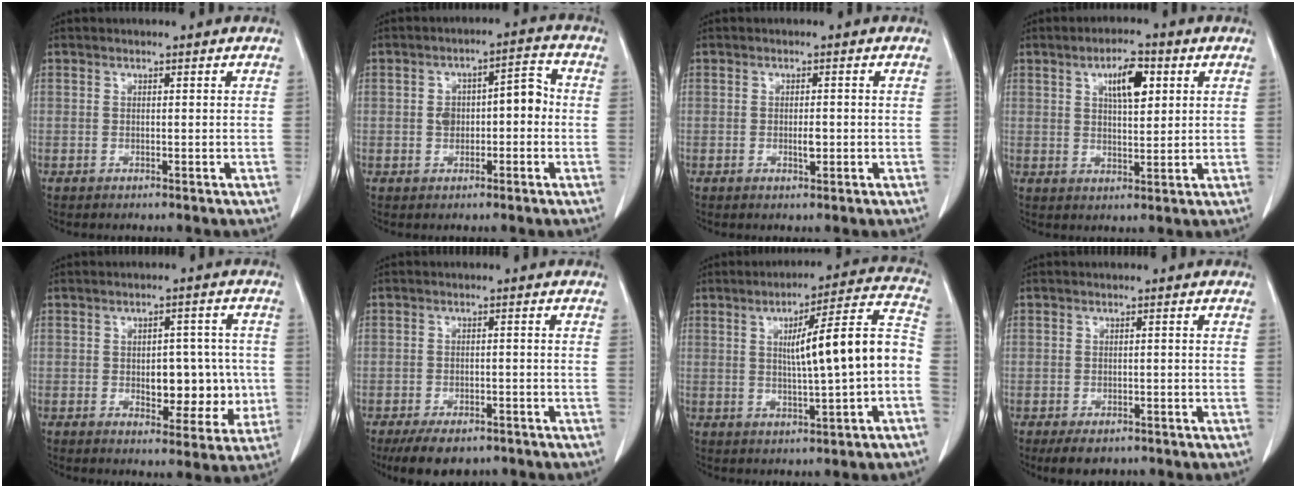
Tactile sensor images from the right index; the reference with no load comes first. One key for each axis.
{"total": 6.4, "fx": -0.2, "fy": 3.4, "fz": 5.4, "tx": -0.081, "ty": 0.039, "tz": -0.001}
{"total": 1.7, "fx": -0.3, "fy": 0.6, "fz": 1.6, "tx": -0.029, "ty": -0.001, "tz": -0.003}
{"total": 6.5, "fx": 2.7, "fy": 2.2, "fz": 5.5, "tx": -0.093, "ty": 0.006, "tz": 0.044}
{"total": 8.5, "fx": -0.7, "fy": 4.7, "fz": 7.0, "tx": -0.075, "ty": 0.016, "tz": 0.001}
{"total": 7.7, "fx": -5.8, "fy": 3.6, "fz": 3.6, "tx": -0.049, "ty": -0.001, "tz": -0.084}
{"total": 13.0, "fx": -0.4, "fy": 0.7, "fz": 13.0, "tx": -0.181, "ty": 0.030, "tz": -0.005}
{"total": 4.1, "fx": -2.9, "fy": 2.2, "fz": 1.8, "tx": -0.022, "ty": -0.002, "tz": -0.037}